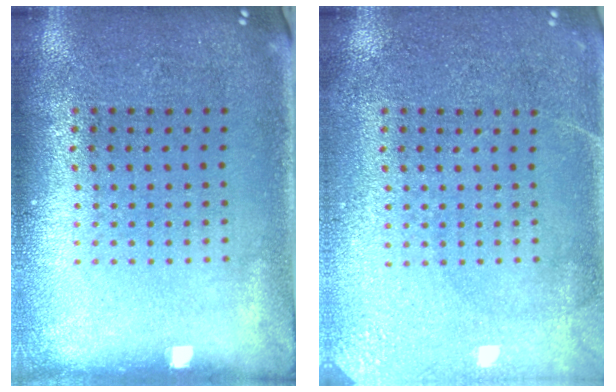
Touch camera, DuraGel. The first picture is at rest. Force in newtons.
{"total": 3.6, "press": 3.6, "slide": 0.4}